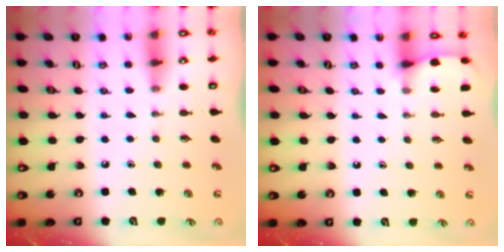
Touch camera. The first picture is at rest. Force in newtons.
{"total": 2.6, "press": 2.6, "slide": 0.3}